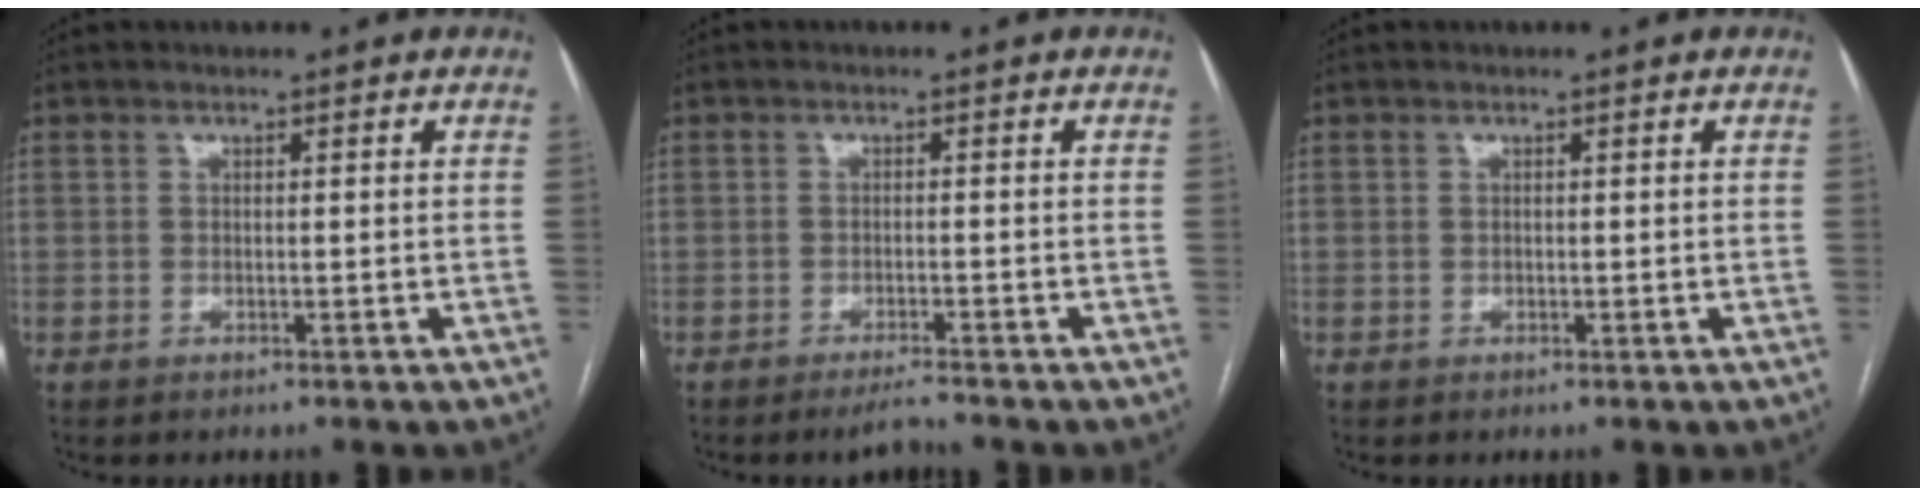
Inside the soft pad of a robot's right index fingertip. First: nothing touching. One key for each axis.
{"total": 2.4, "fx": -2.2, "fy": -0.1, "fz": 0.9, "tx": -0.017, "ty": -0.009, "tz": -0.037}
{"total": 0.0}